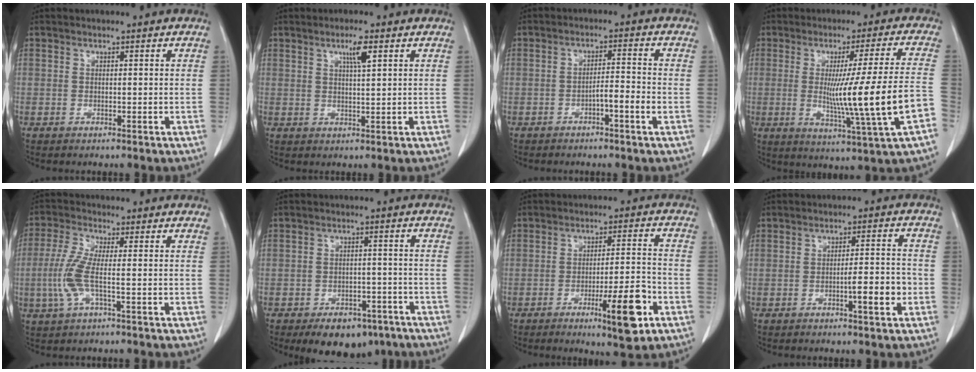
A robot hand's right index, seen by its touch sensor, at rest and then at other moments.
{"total": 3.4, "force": [1.7, 0.1, 2.9], "torque": [-0.052, -0.002, 0.028]}
{"total": 3.6, "force": [-1.6, 0.0, 3.2], "torque": [-0.047, 0.007, -0.028]}
{"total": 15.8, "force": [-2.9, -1.9, 15.4], "torque": [-0.243, -0.022, -0.043]}
{"total": 6.1, "force": [-1.2, 0.8, 5.9], "torque": [-0.142, -0.003, -0.033]}
{"total": 9.7, "force": [-6.8, 5.2, 4.6], "torque": [-0.051, 0.010, -0.095]}
{"total": 10.0, "force": [-4.8, 1.0, 8.7], "torque": [-0.123, -0.006, -0.068]}
{"total": 5.5, "force": [-2.1, 0.5, 5.1], "torque": [-0.072, 0.005, -0.029]}